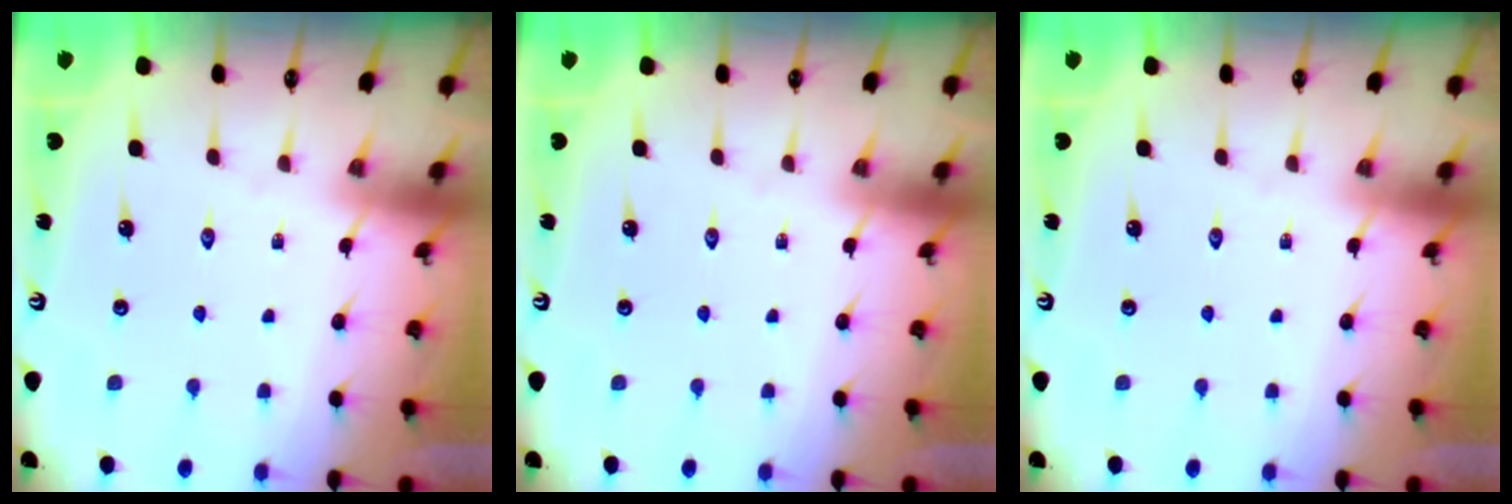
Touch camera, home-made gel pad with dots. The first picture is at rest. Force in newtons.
{"total": 0.0}
{"total": 0.0}